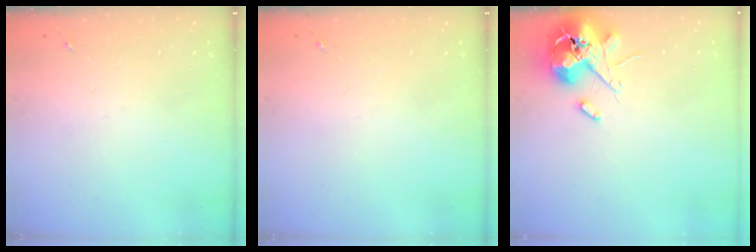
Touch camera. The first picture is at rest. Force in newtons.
{"total": 0.0}
{"total": 13.0, "press": 12.8, "slide": 2.1}